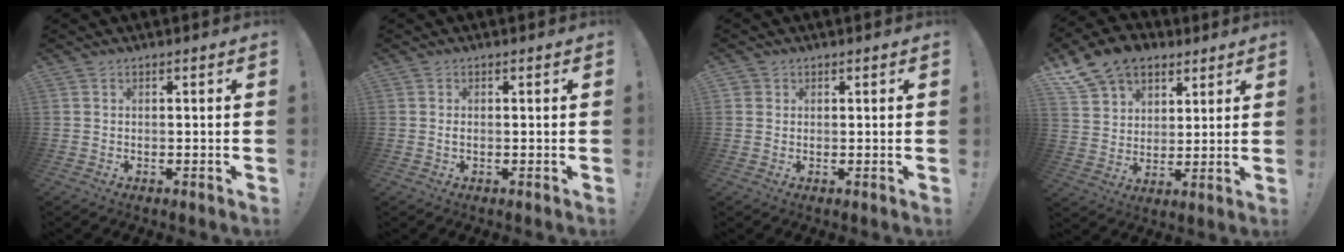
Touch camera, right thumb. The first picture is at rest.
{"total": 0.6, "force": [-0.1, 0.2, 0.6], "torque": [-0.012, 0.001, -0.003]}
{"total": 1.3, "force": [0.7, 1.1, 0.2], "torque": [-0.005, 0.000, 0.013]}
{"total": 14.1, "force": [9.1, 9.8, 4.5], "torque": [-0.080, -0.051, 0.178]}